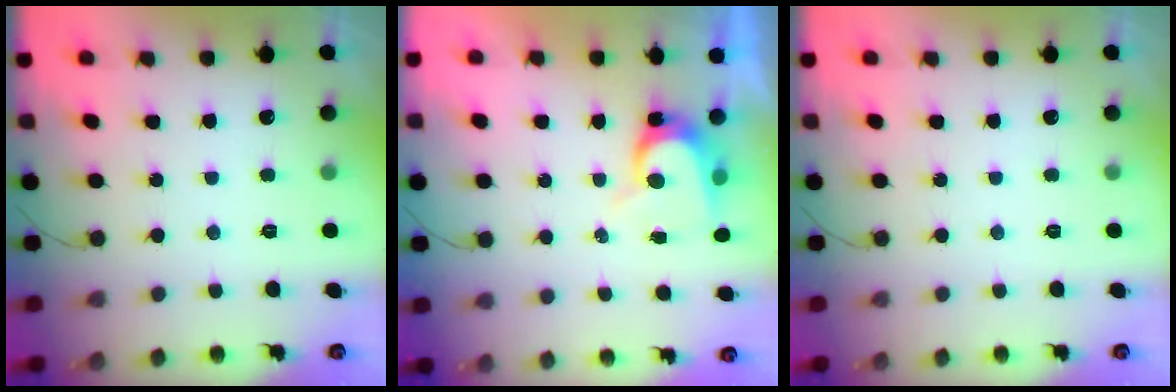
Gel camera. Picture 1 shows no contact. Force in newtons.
{"total": 8.1, "press": 8.0, "slide": 0.9}
{"total": 0.0}